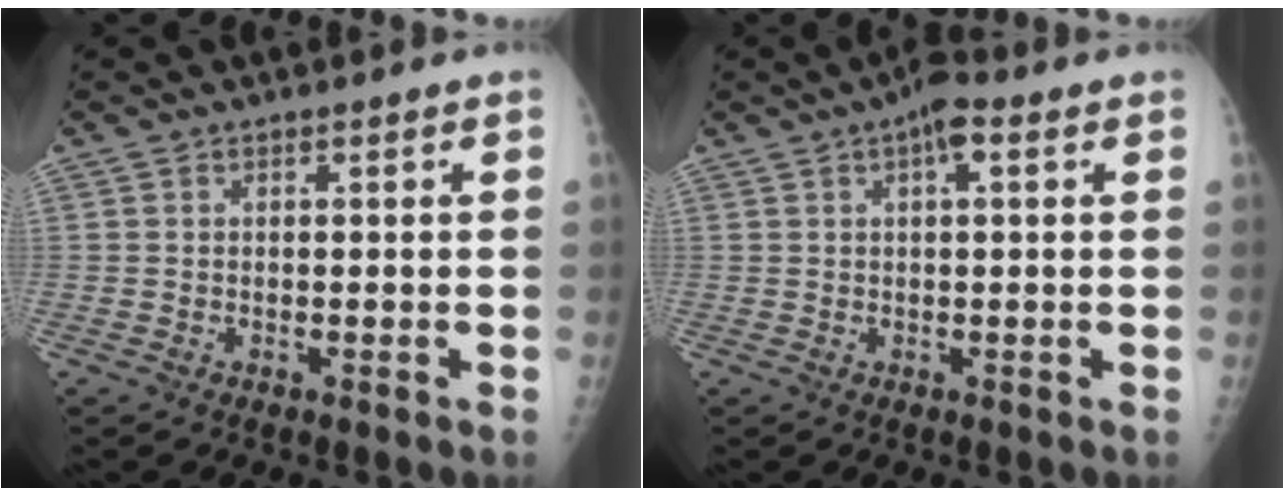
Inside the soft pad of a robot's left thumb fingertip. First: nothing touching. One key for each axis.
{"total": 4.5, "fx": 1.8, "fy": 1.7, "fz": 3.8, "tx": -0.056, "ty": 0.009, "tz": 0.019}